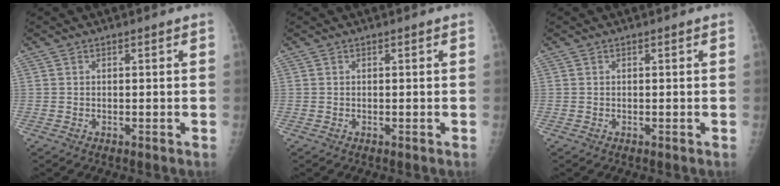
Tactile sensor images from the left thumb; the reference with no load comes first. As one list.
[{"total": 0.0}, {"total": 0.0}]